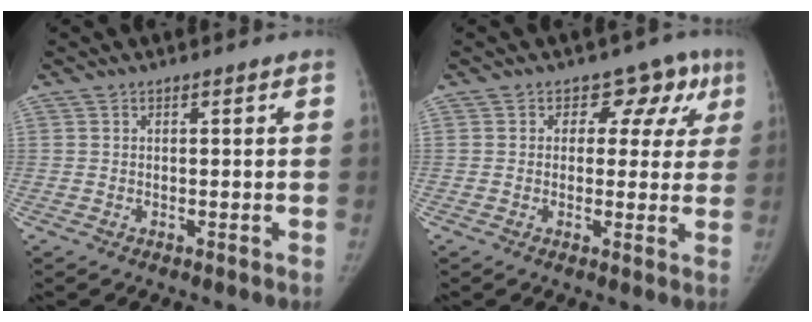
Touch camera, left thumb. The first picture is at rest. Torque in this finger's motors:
{"motor_torque": [0.52, 0.52, 0.10, 0.18, -0.02]}